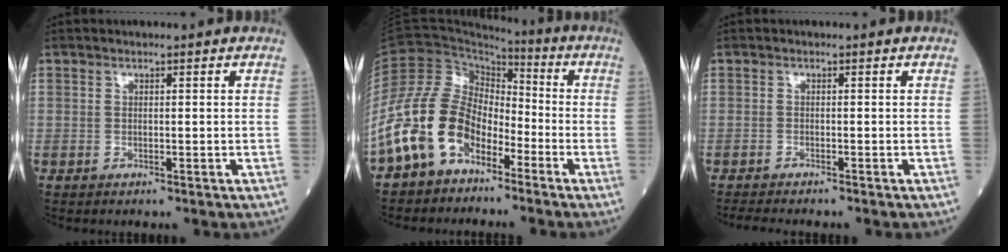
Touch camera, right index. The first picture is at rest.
{"total": 12.6, "force": [-7.6, 7.6, 6.6], "torque": [-0.160, 0.029, -0.155]}
{"total": 4.3, "force": [-3.8, 0.1, 1.9], "torque": [-0.025, -0.009, -0.058]}